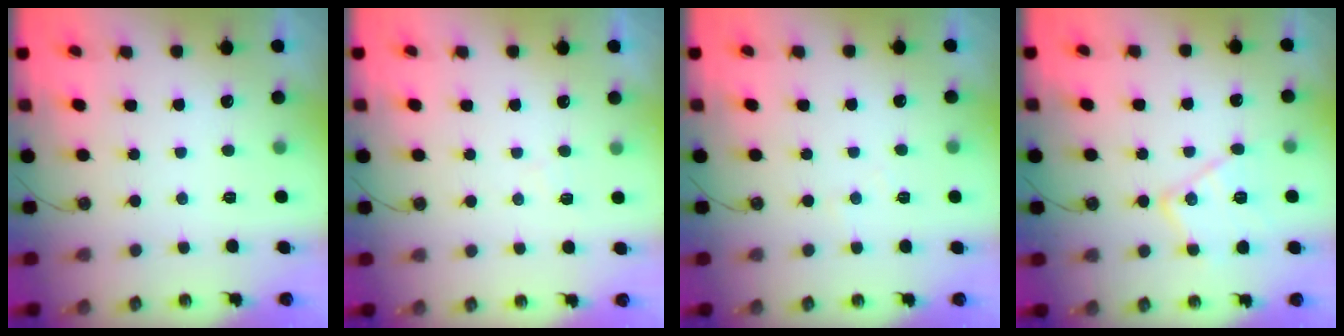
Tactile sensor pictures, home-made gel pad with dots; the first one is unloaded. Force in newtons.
{"total": 4.8, "press": 4.8, "slide": 0.7}
{"total": 4.4, "press": 4.4, "slide": 0.7}
{"total": 14.0, "press": 14.0, "slide": 1.1}